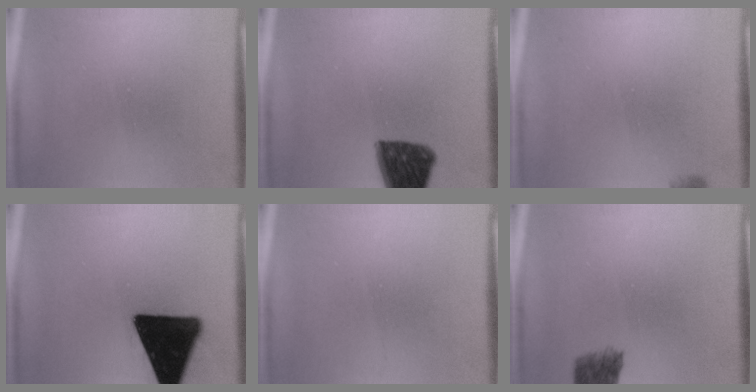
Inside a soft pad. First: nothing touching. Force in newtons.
{"total": 12.2}
{"total": 2.9}
{"total": 20.0}
{"total": 1.4}
{"total": 4.5}